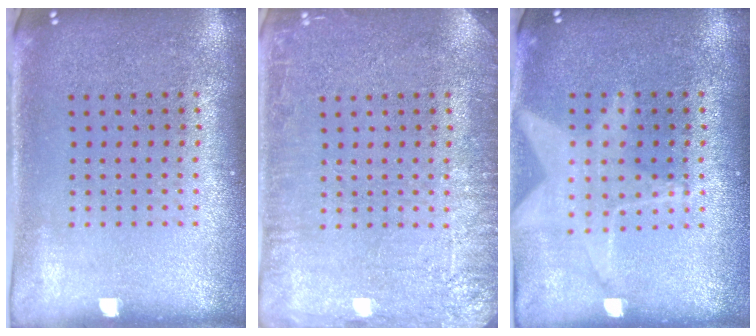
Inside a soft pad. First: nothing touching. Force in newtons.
{"total": 3.8, "press": 3.8, "slide": 0.6}
{"total": 1.3, "press": 1.2, "slide": 0.4}